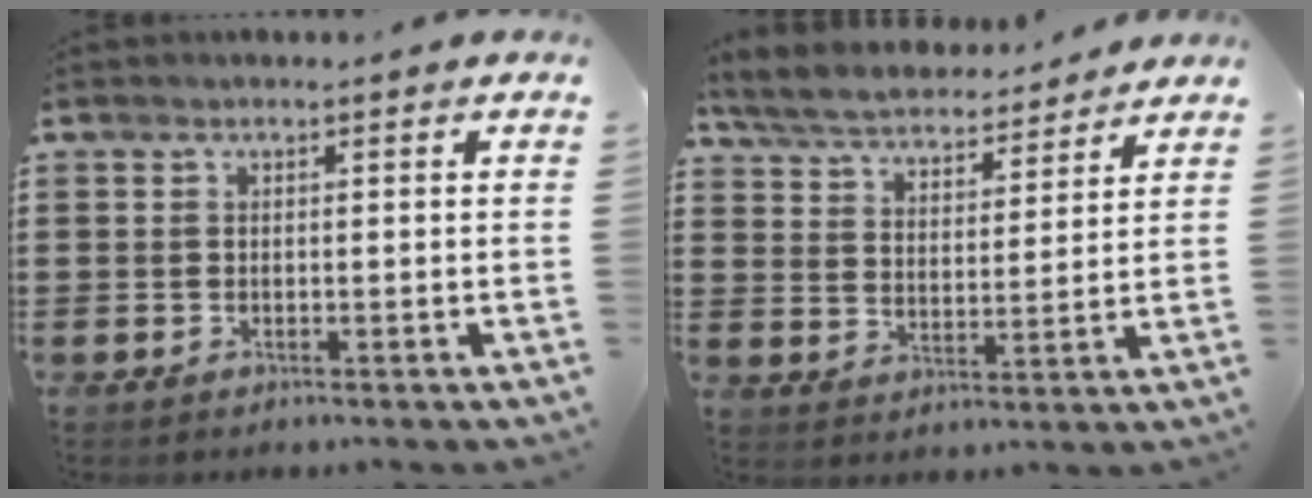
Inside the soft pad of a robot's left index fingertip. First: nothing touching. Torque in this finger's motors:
{"motor_torque": [2.14, 0.00, 0.26, 0.09]}